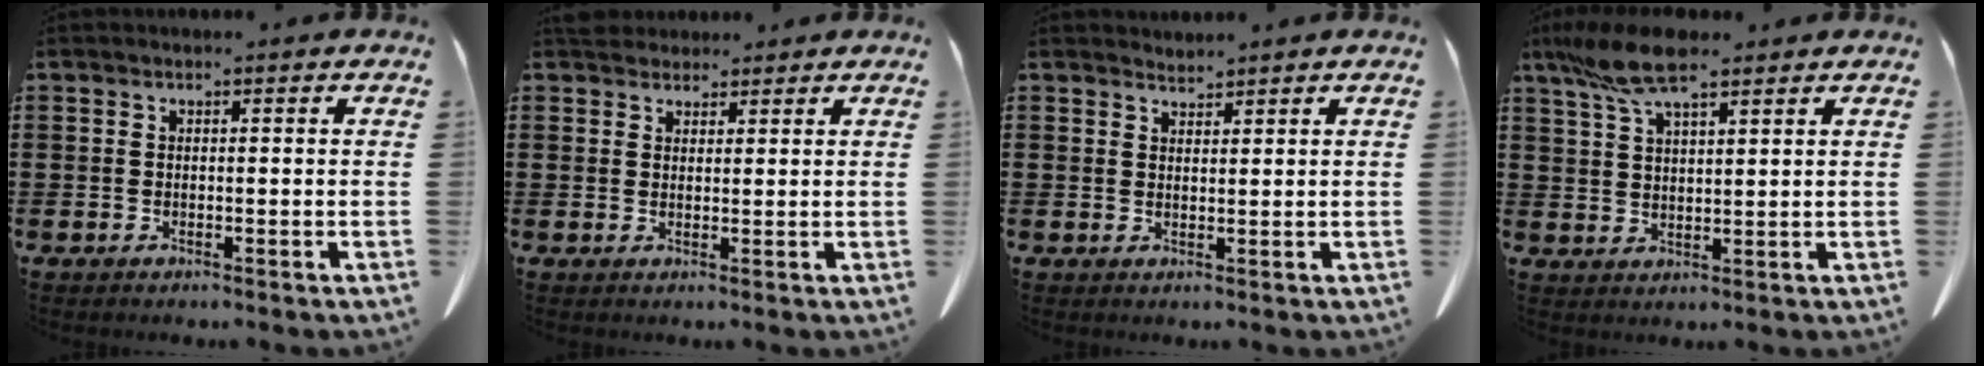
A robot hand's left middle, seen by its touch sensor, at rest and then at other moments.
{"total": 3.2, "force": [3.0, 1.1, 0.5], "torque": [-0.010, -0.007, 0.058]}
{"total": 1.8, "force": [1.8, 0.1, -0.3], "torque": [0.002, -0.002, 0.036]}
{"total": 8.2, "force": [5.8, 2.2, 5.4], "torque": [-0.126, -0.008, 0.106]}